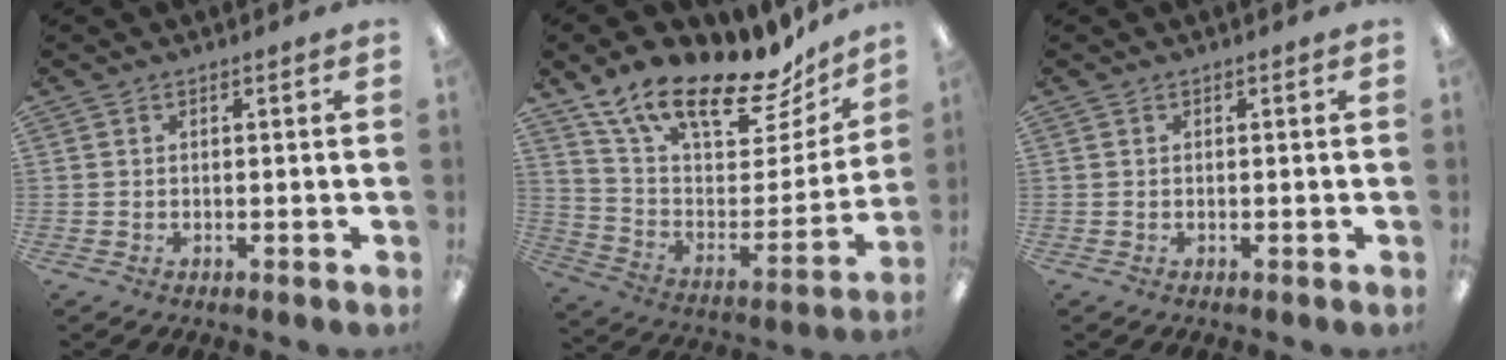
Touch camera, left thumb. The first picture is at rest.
{"total": 20.8, "force": [16.0, 7.2, 11.2], "torque": [-0.178, -0.120, 0.271]}
{"total": 0.0}